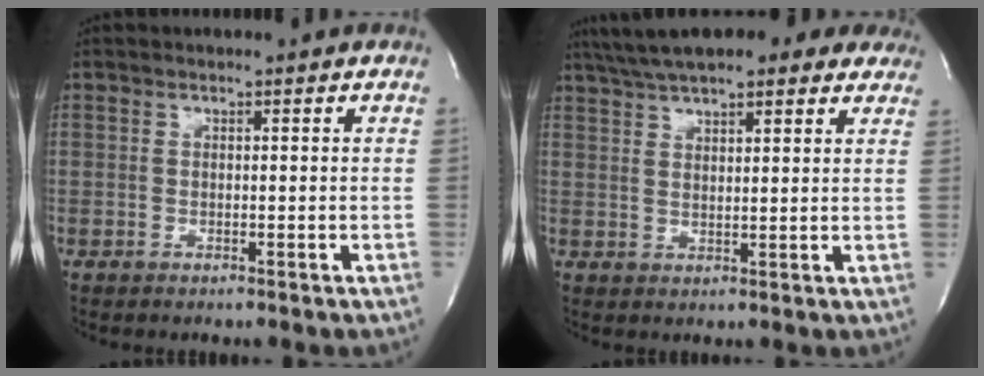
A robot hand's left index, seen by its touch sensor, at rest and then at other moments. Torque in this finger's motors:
{"motor_torque": [1.11, -1.03, 0.72, 0.12]}